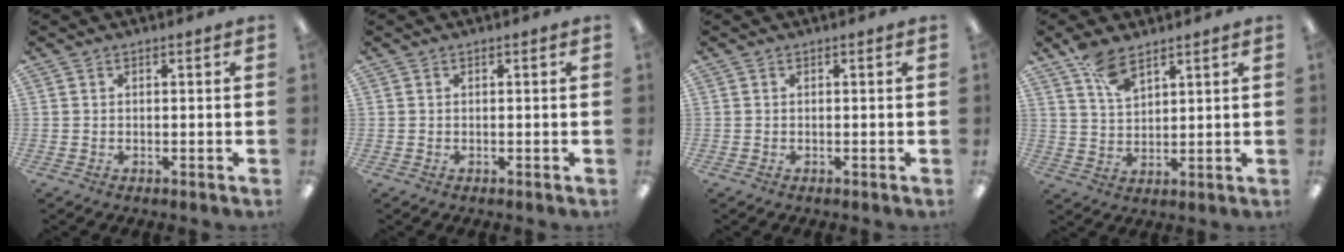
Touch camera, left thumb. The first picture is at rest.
{"total": 0.0}
{"total": 0.0}
{"total": 7.4, "force": [5.3, 3.1, 4.1], "torque": [-0.077, -0.024, 0.098]}